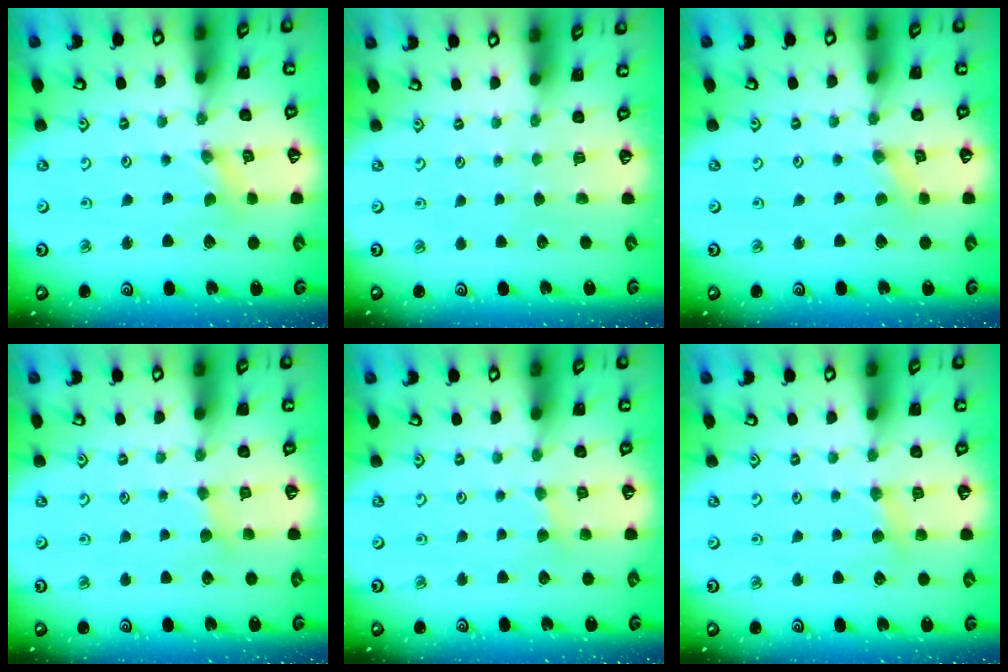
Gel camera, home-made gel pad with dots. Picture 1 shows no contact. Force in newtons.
{"total": 0.0}
{"total": 0.0}
{"total": 2.8, "press": 2.7, "slide": 0.4}
{"total": 2.8, "press": 2.7, "slide": 0.4}
{"total": 4.5, "press": 4.4, "slide": 0.8}